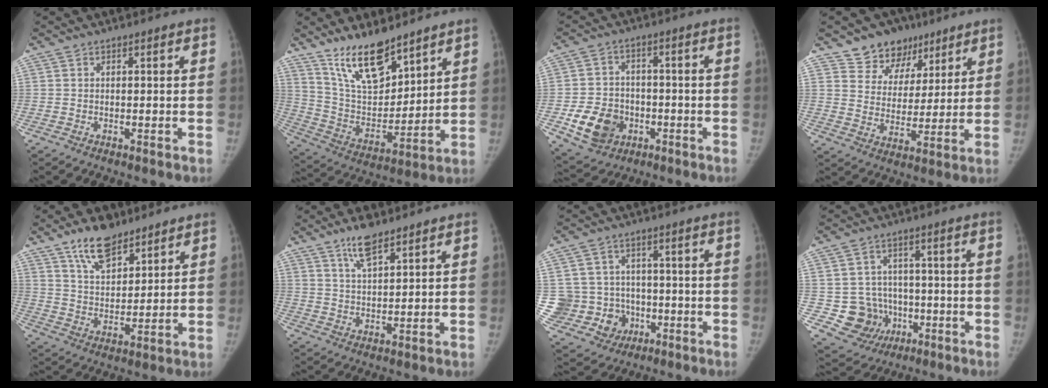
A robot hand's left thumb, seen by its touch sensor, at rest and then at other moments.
{"total": 15.3, "force": [11.5, 5.8, 8.4], "torque": [-0.109, -0.077, 0.222]}
{"total": 9.6, "force": [-3.1, 7.9, 4.5], "torque": [-0.056, 0.012, -0.044]}
{"total": 11.3, "force": [7.8, 7.9, 2.3], "torque": [0.014, -0.040, 0.133]}
{"total": 10.7, "force": [7.6, 5.0, 5.5], "torque": [-0.072, -0.047, 0.141]}
{"total": 6.3, "force": [4.5, 1.9, 3.9], "torque": [-0.062, -0.025, 0.084]}
{"total": 13.6, "force": [-2.4, 12.8, 3.9], "torque": [-0.066, 0.032, -0.019]}
{"total": 10.1, "force": [-2.2, 9.6, 2.4], "torque": [-0.010, 0.018, -0.022]}